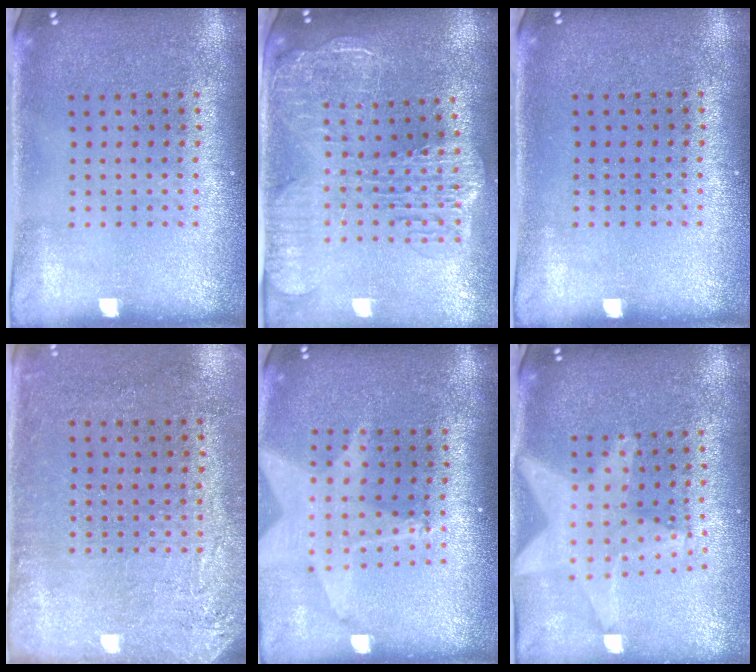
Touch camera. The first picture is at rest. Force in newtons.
{"total": 2.9, "press": 2.4, "slide": 1.7}
{"total": 0.0}
{"total": 2.9, "press": 2.4, "slide": 1.6}
{"total": 2.0, "press": 1.6, "slide": 1.3}
{"total": 1.8, "press": 1.6, "slide": 0.8}